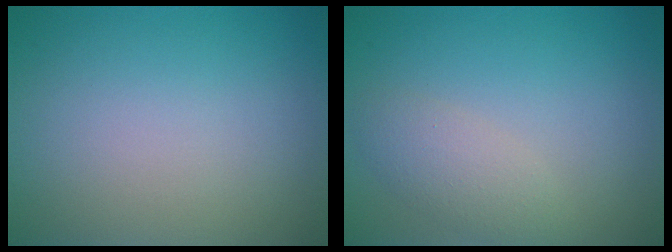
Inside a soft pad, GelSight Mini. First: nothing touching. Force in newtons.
{"total": 2.5, "press": 2.5, "slide": 0.1}